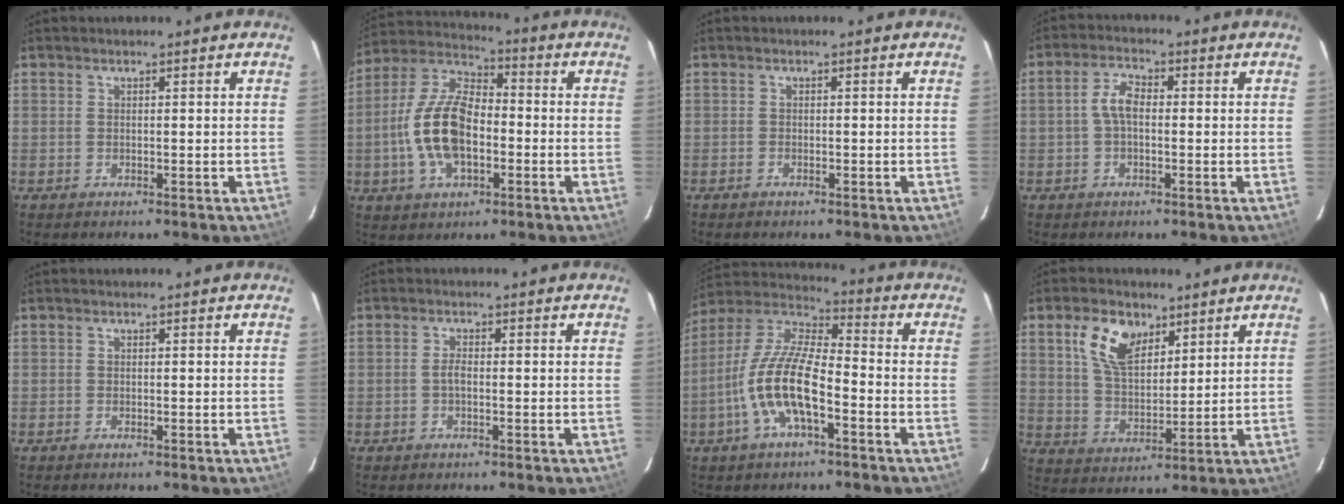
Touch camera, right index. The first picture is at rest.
{"total": 14.4, "force": [-3.0, 7.4, 12.1], "torque": [-0.254, 0.011, -0.058]}
{"total": 0.6, "force": [-0.5, 0.1, 0.1], "torque": [-0.005, 0.001, -0.012]}
{"total": 3.9, "force": [-0.3, 1.9, 3.4], "torque": [-0.072, 0.014, -0.006]}
{"total": 0.0}
{"total": 1.5, "force": [-0.5, 0.5, 1.3], "torque": [-0.027, 0.005, -0.011]}
{"total": 14.1, "force": [-5.2, 4.5, 12.3], "torque": [-0.252, 0.000, -0.104]}
{"total": 10.0, "force": [5.3, 5.6, 6.4], "torque": [-0.125, 0.015, 0.103]}